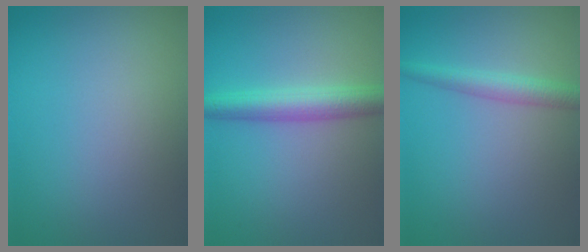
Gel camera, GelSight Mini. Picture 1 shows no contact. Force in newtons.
{"total": 4.0, "press": 4.0, "slide": 0.2}
{"total": 2.4, "press": 2.4, "slide": 0.1}